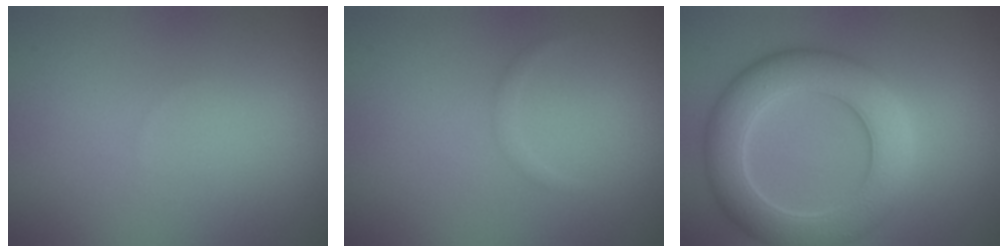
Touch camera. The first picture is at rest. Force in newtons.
{"total": 0.6, "press": 0.6, "slide": 0.0}
{"total": 7.4, "press": 7.4, "slide": 0.5}